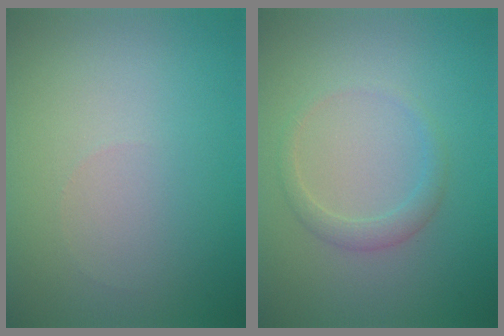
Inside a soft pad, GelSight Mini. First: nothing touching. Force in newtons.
{"total": 1.6, "press": 1.6, "slide": 0.1}